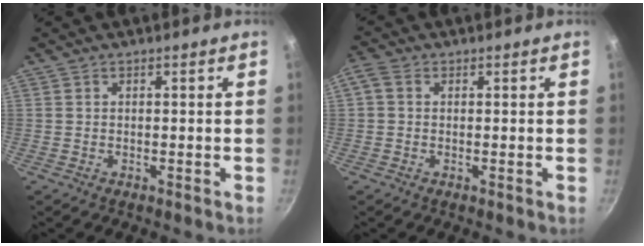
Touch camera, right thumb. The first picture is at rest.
{"total": 2.5, "force": [0.5, 1.9, 1.6], "torque": [-0.038, 0.011, 0.003]}